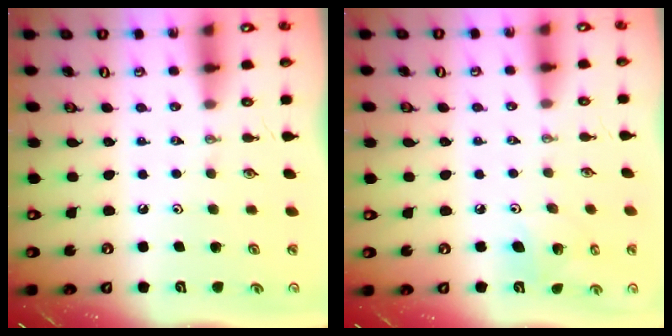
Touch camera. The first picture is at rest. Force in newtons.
{"total": 7.4, "press": 7.0, "slide": 2.4}